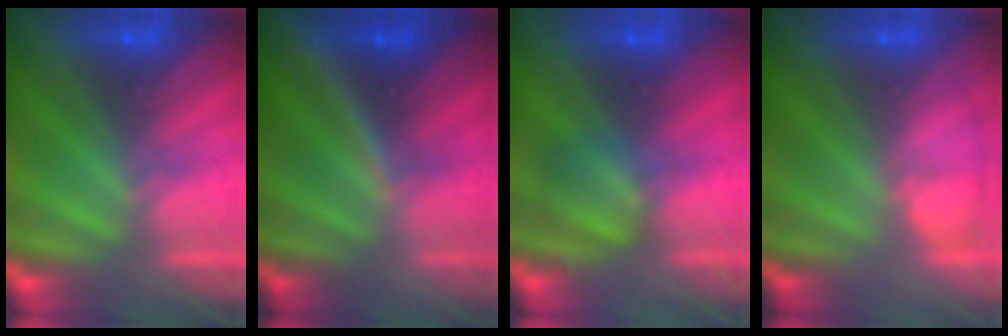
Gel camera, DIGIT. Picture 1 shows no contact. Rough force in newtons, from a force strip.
{"total": 3.2}
{"total": 2.5}
{"total": 5.6}